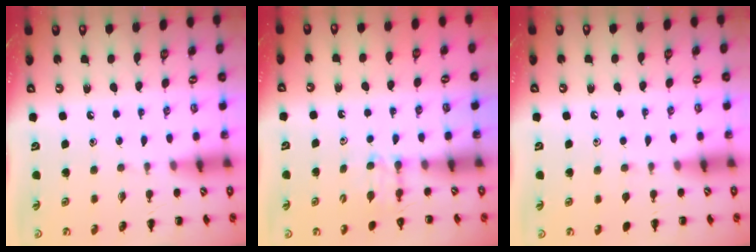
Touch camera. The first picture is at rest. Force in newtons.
{"total": 4.2, "press": 4.0, "slide": 1.3}
{"total": 1.5, "press": 1.3, "slide": 0.7}